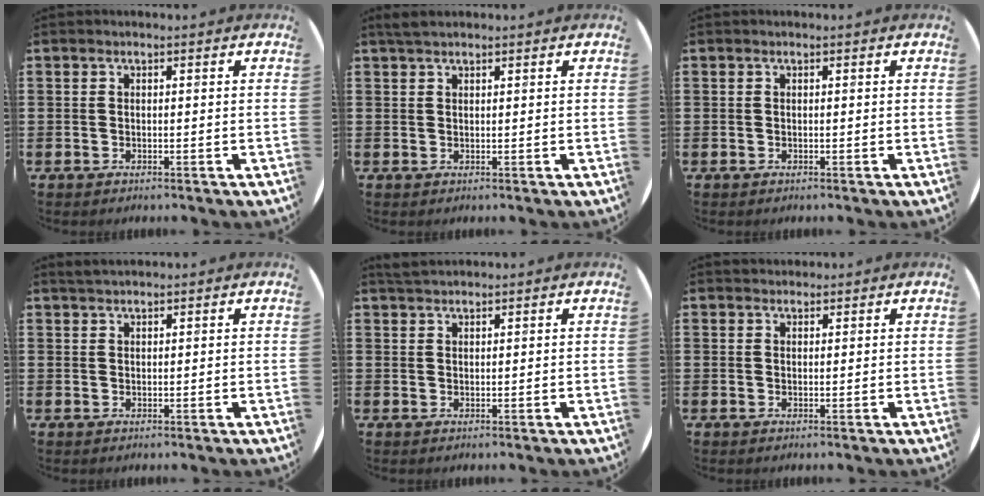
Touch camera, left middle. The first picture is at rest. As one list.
[{"total": 1.5, "force": [1.3, 0.3, 0.6], "torque": [-0.014, 0.004, 0.025]}, {"total": 0.0}, {"total": 1.2, "force": [1.1, 0.1, 0.2], "torque": [-0.005, 0.002, 0.021]}, {"total": 1.7, "force": [1.6, 0.3, 0.4], "torque": [-0.009, 0.004, 0.030]}, {"total": 0.8, "force": [0.8, 0.2, -0.1], "torque": [0.011, 0.000, 0.013]}]